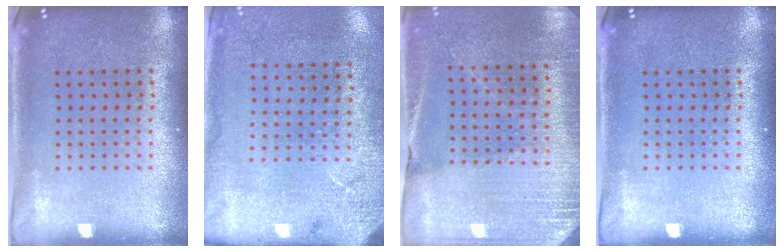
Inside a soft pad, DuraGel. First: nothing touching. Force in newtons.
{"total": 2.7, "press": 2.2, "slide": 1.5}
{"total": 2.7, "press": 2.7, "slide": 0.6}
{"total": 0.0}